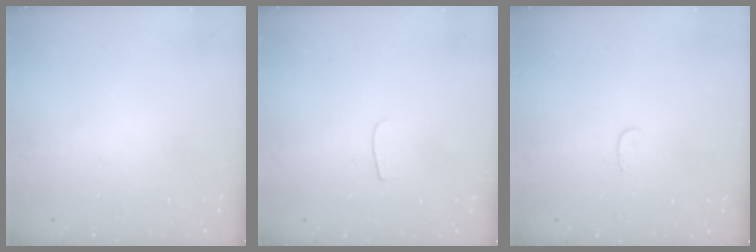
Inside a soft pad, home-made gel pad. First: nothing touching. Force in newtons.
{"total": 3.0, "press": 3.0, "slide": 0.3}
{"total": 3.4, "press": 3.4, "slide": 0.2}